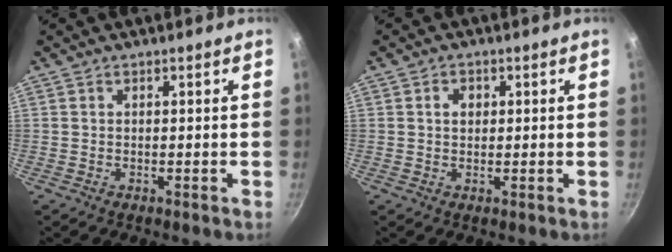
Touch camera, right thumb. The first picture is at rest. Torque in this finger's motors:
{"motor_torque": [-0.56, 0.60, 0.31, 0.08, -0.02]}